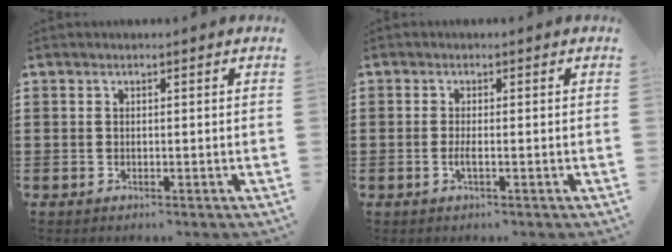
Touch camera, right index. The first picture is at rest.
{"total": 1.6, "force": [-0.5, 0.2, 1.5], "torque": [-0.034, -0.004, -0.012]}